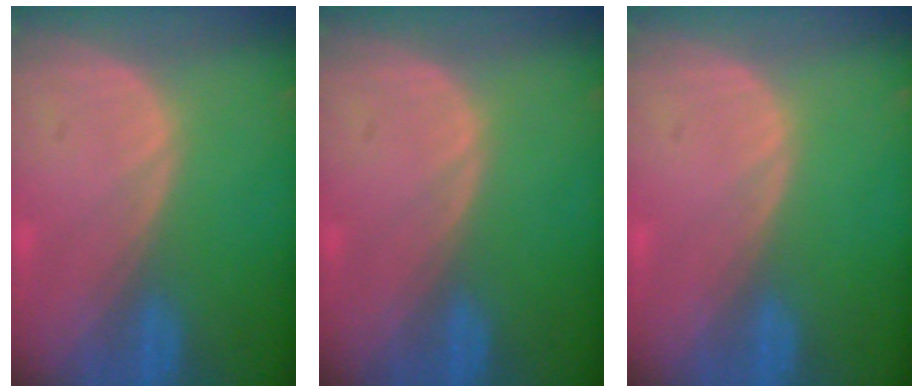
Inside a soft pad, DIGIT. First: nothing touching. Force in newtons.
{"total": 0.0}
{"total": 0.0}